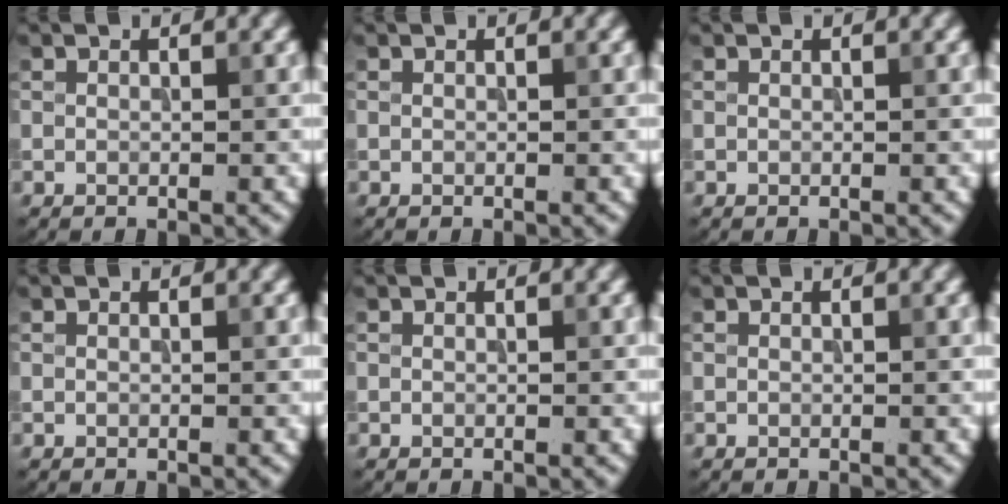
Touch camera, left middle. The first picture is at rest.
{"total": 0.0}
{"total": 0.0}
{"total": 0.0}
{"total": 0.0}
{"total": 0.0}